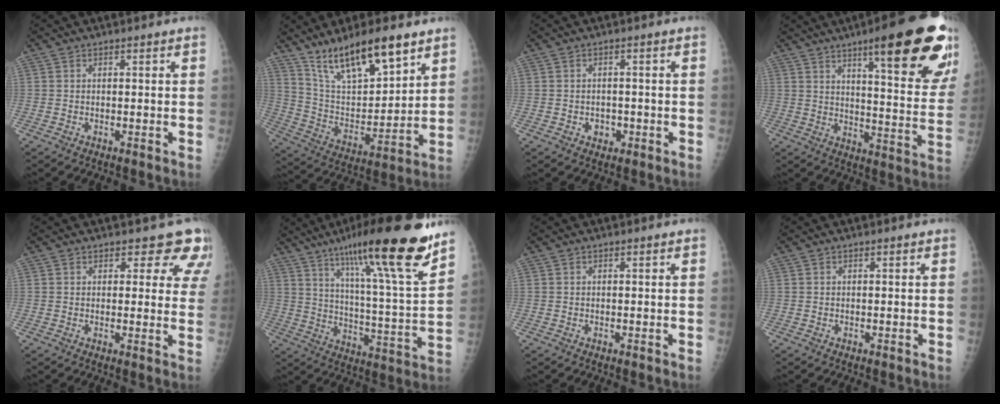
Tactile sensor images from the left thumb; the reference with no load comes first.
{"total": 17.7, "force": [12.4, 5.4, 11.4], "torque": [-0.168, -0.061, 0.234]}
{"total": 2.5, "force": [-0.9, 2.1, 1.1], "torque": [-0.002, 0.006, -0.008]}
{"total": 24.9, "force": [14.4, 5.1, 19.7], "torque": [-0.236, -0.058, 0.195]}
{"total": 7.8, "force": [6.4, 3.9, 2.3], "torque": [0.026, -0.028, 0.051]}
{"total": 24.1, "force": [16.4, 2.5, 17.4], "torque": [-0.252, -0.061, 0.257]}
{"total": 0.0}
{"total": 0.0}